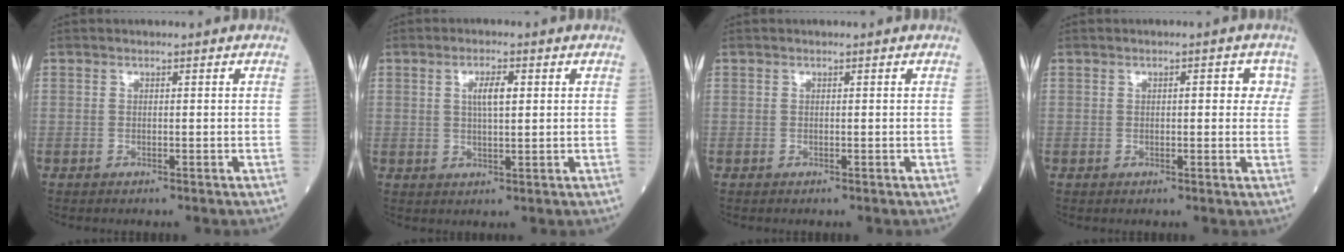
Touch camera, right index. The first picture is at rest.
{"total": 3.6, "force": [1.0, 0.8, 3.4], "torque": [-0.062, 0.003, 0.018]}
{"total": 0.0}
{"total": 3.3, "force": [0.8, 1.5, 2.8], "torque": [-0.028, 0.012, 0.004]}